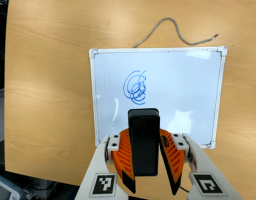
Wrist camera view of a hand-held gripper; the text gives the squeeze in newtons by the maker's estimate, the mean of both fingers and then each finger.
{"total": 8.4, "left": 7.9, "right": 8.8}